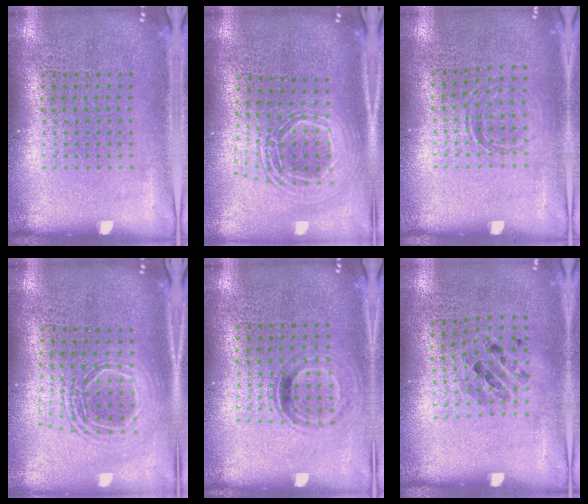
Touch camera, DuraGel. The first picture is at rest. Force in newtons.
{"total": 2.2, "press": 1.7, "slide": 1.3}
{"total": 0.9, "press": 0.9, "slide": 0.2}
{"total": 2.0, "press": 1.5, "slide": 1.3}
{"total": 0.9, "press": 0.8, "slide": 0.5}
{"total": 0.9, "press": 0.8, "slide": 0.4}